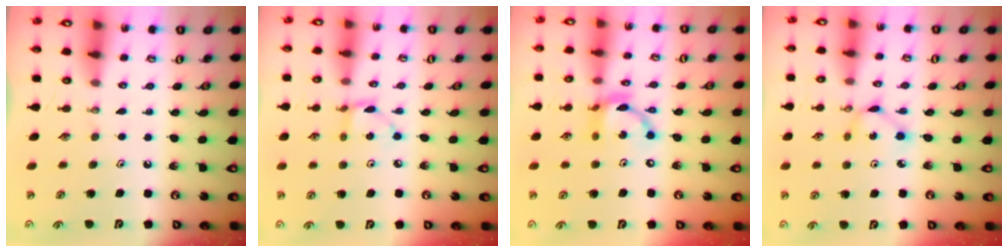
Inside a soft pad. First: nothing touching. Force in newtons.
{"total": 3.6, "press": 3.6, "slide": 0.1}
{"total": 11.3, "press": 11.3, "slide": 0.6}
{"total": 2.8, "press": 2.8, "slide": 0.1}